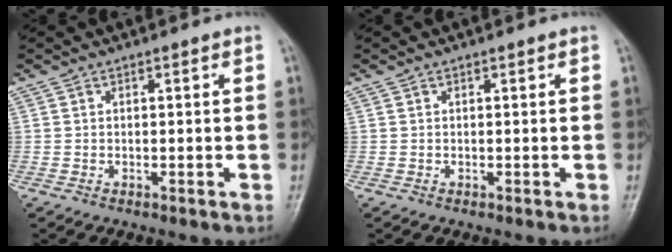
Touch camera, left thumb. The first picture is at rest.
{"total": 0.0}